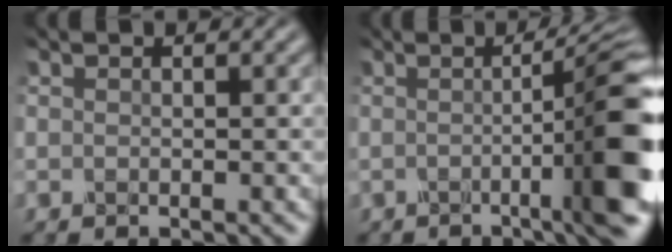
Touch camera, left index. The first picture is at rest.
{"total": 11.2, "force": [-0.9, 2.6, 10.9], "torque": [-0.109, 0.003, -0.016]}